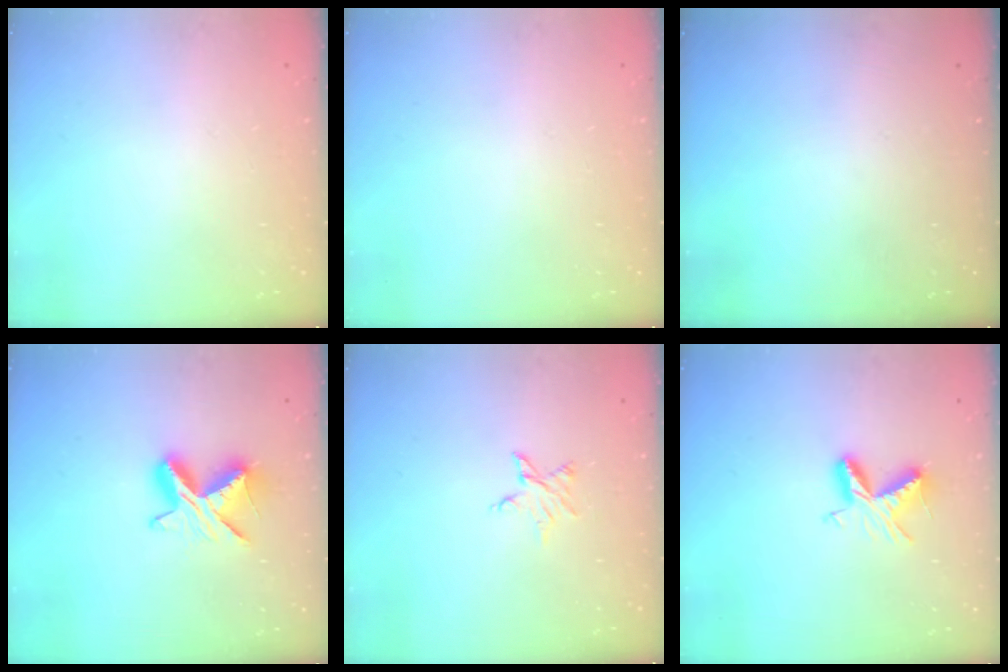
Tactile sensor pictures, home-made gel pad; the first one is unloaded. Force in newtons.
{"total": 0.0}
{"total": 0.0}
{"total": 8.7, "press": 8.7, "slide": 0.2}
{"total": 3.4, "press": 3.3, "slide": 0.4}
{"total": 7.3, "press": 7.3, "slide": 0.7}